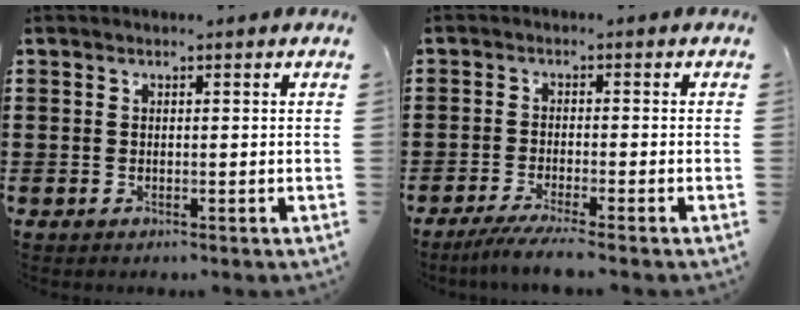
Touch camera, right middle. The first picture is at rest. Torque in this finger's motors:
{"motor_torque": [2.13, 0.01, 0.25, 0.08]}